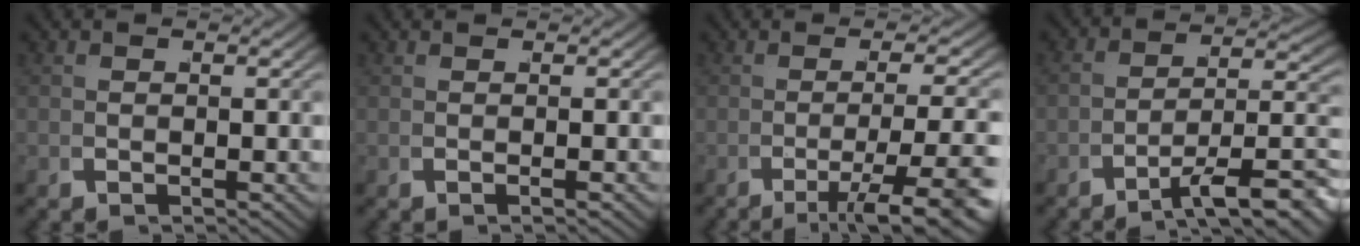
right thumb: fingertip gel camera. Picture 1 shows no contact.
{"total": 0.6, "force": [0.2, 0.1, 0.5], "torque": [-0.011, 0.008, 0.000]}
{"total": 7.6, "force": [-2.8, 3.1, 6.4], "torque": [-0.110, -0.021, -0.025]}
{"total": 8.8, "force": [-3.6, 4.5, 6.6], "torque": [-0.096, -0.028, -0.041]}